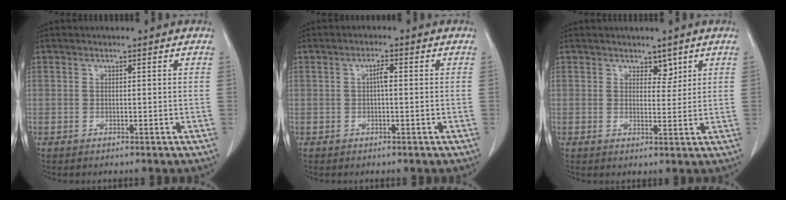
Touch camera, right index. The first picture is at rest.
{"total": 1.7, "force": [0.1, 0.4, 1.7], "torque": [-0.033, 0.004, 0.002]}
{"total": 2.4, "force": [1.7, 1.4, 1.1], "torque": [-0.011, -0.004, 0.028]}